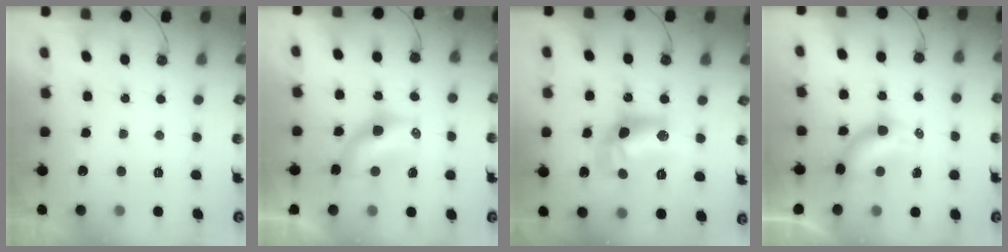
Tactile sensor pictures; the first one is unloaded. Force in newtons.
{"total": 7.3, "press": 7.3, "slide": 0.6}
{"total": 12.2, "press": 12.2, "slide": 0.7}
{"total": 5.9, "press": 5.9, "slide": 0.5}